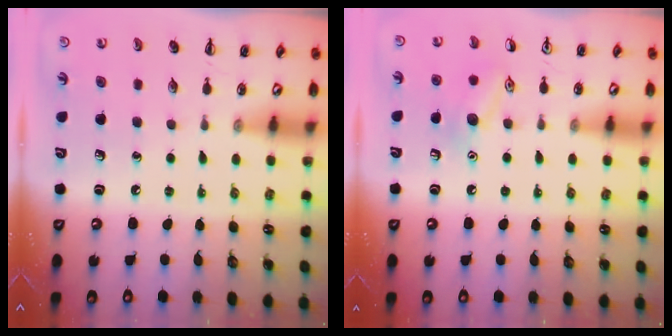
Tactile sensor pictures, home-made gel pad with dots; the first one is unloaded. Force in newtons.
{"total": 9.4, "press": 9.4, "slide": 1.0}